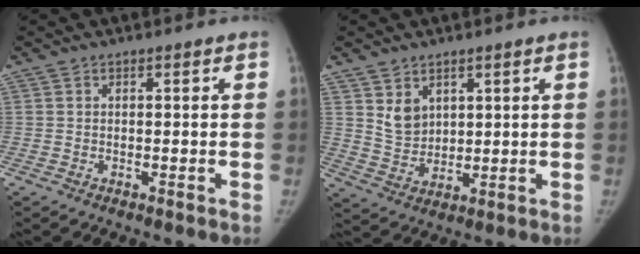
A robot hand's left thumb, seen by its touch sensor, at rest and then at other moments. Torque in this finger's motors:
{"motor_torque": [0.21, 0.23, 0.02, -0.04, 0.00]}